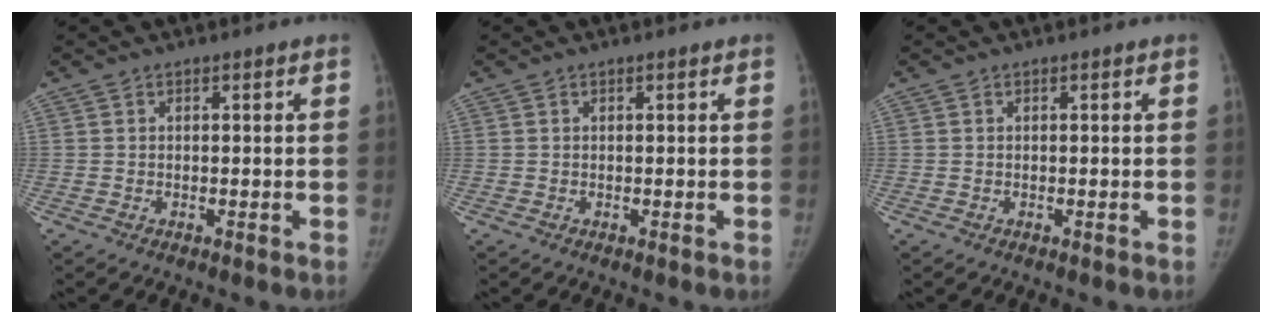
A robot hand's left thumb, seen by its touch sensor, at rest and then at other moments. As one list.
[{"total": 0.0}, {"total": 0.0}]